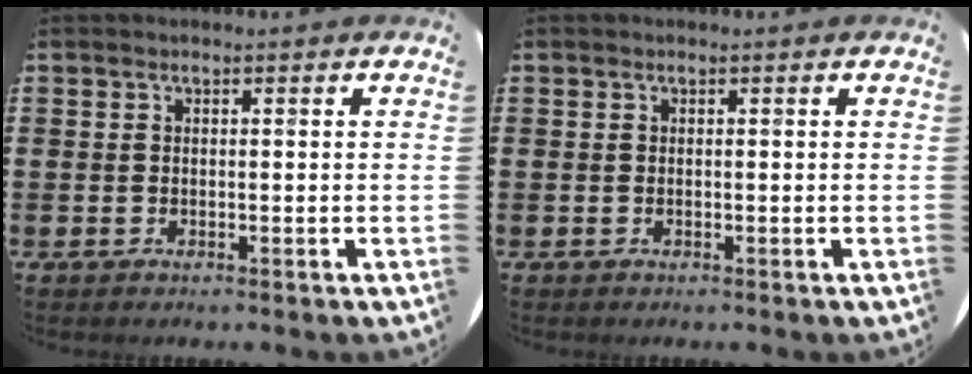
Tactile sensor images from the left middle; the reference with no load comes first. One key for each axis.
{"total": 0.0}